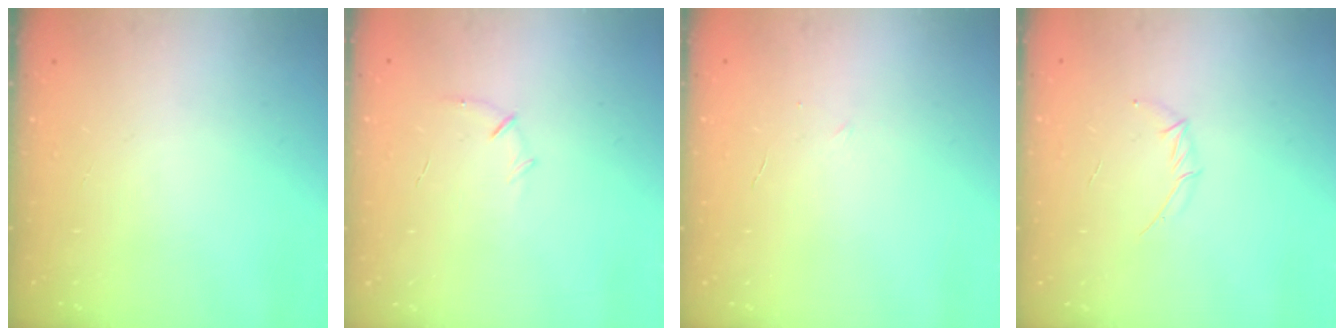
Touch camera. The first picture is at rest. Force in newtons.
{"total": 5.4, "press": 5.3, "slide": 1.4}
{"total": 2.2, "press": 2.1, "slide": 0.6}
{"total": 3.7, "press": 3.6, "slide": 0.9}